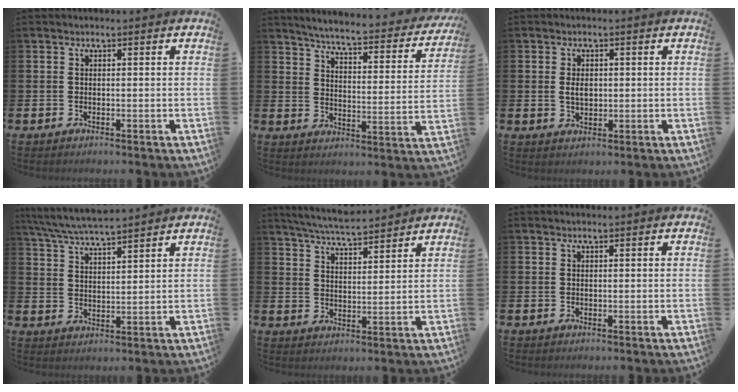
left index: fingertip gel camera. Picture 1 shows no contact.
{"total": 5.1, "force": [4.7, 0.1, 2.0], "torque": [-0.058, -0.045, 0.072]}
{"total": 2.6, "force": [0.3, 1.6, 2.0], "torque": [-0.022, -0.001, 0.001]}
{"total": 6.1, "force": [5.8, 0.4, 1.7], "torque": [-0.056, -0.026, 0.105]}
{"total": 6.2, "force": [6.0, 0.3, 1.3], "torque": [-0.049, -0.029, 0.109]}
{"total": 0.0}